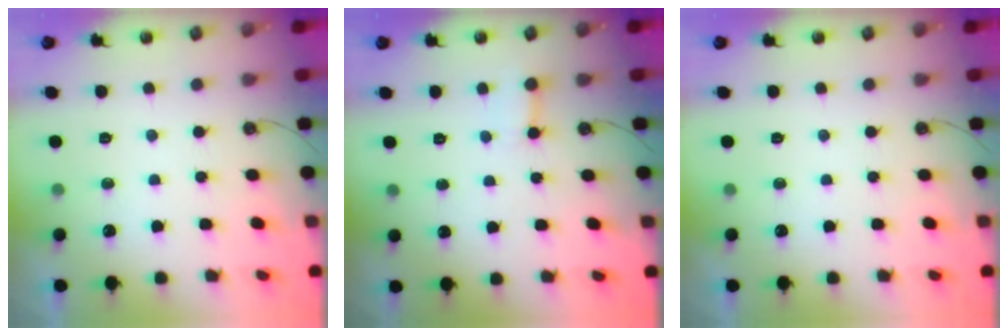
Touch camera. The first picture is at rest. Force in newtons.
{"total": 3.7, "press": 3.7, "slide": 0.3}
{"total": 0.0}